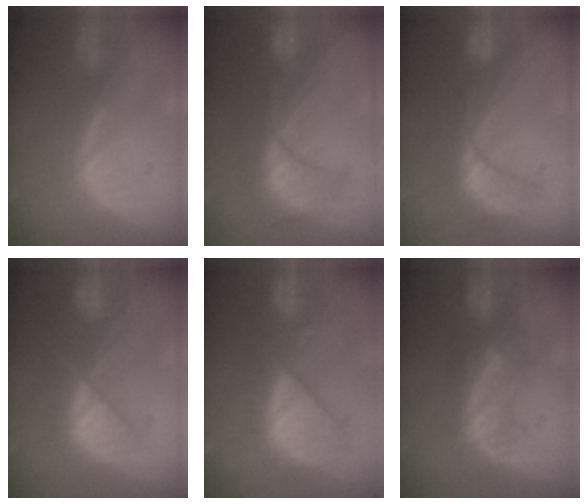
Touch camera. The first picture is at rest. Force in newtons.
{"total": 9.5, "press": 8.9, "slide": 3.3}
{"total": 8.5, "press": 7.9, "slide": 3.3}
{"total": 7.4, "press": 7.3, "slide": 1.3}
{"total": 10.0, "press": 9.4, "slide": 3.2}
{"total": 6.1, "press": 6.0, "slide": 1.2}